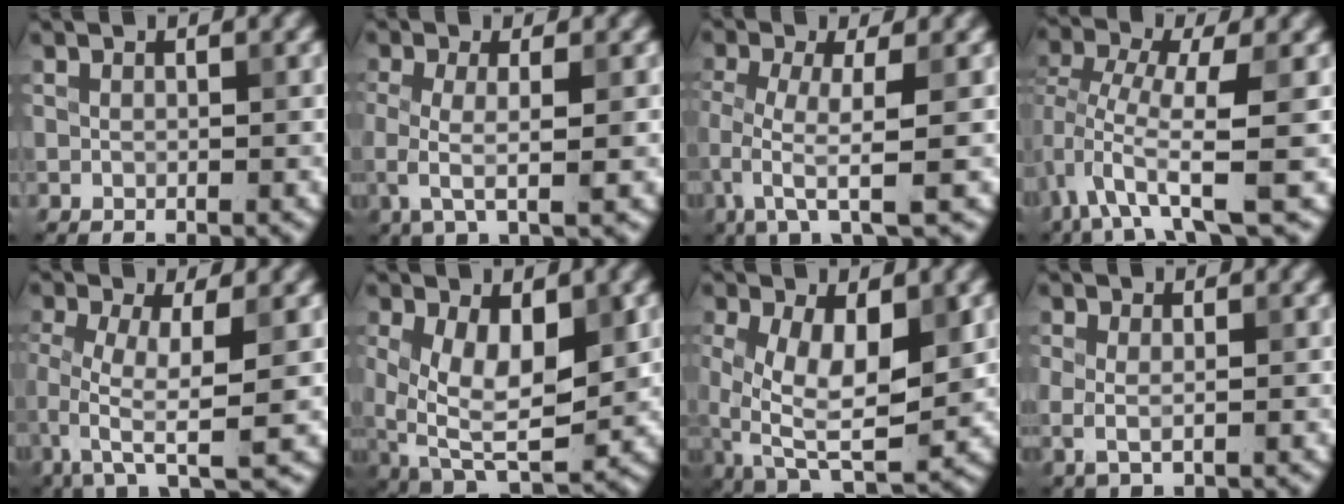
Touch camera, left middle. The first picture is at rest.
{"total": 3.3, "force": [-0.5, 0.9, 3.1], "torque": [-0.067, -0.010, -0.011]}
{"total": 4.7, "force": [-1.5, 1.1, 4.3], "torque": [-0.089, -0.005, -0.036]}
{"total": 5.9, "force": [-2.1, 1.7, 5.2], "torque": [-0.098, 0.004, -0.043]}
{"total": 6.2, "force": [-1.1, 1.9, 5.7], "torque": [-0.119, -0.009, -0.024]}
{"total": 8.1, "force": [0.6, 4.4, 6.8], "torque": [-0.131, -0.010, 0.013]}
{"total": 8.6, "force": [-0.3, 4.4, 7.4], "torque": [-0.146, -0.008, -0.004]}
{"total": 1.8, "force": [-0.1, 0.9, 1.5], "torque": [-0.033, -0.005, -0.004]}